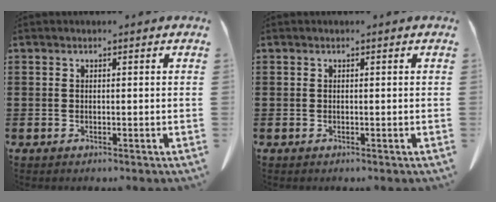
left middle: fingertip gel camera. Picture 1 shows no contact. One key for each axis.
{"total": 0.0}